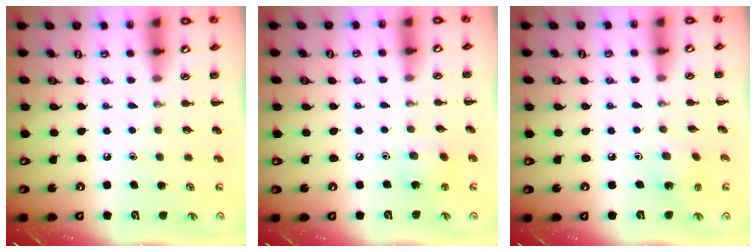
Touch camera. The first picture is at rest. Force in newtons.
{"total": 4.3, "press": 4.1, "slide": 1.2}
{"total": 1.8, "press": 1.7, "slide": 0.8}